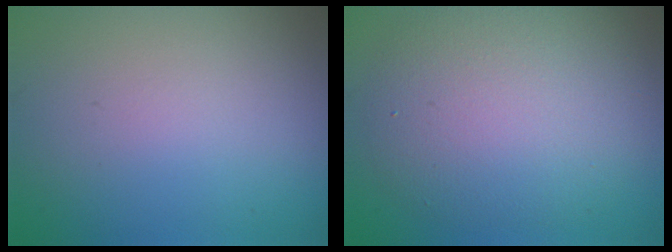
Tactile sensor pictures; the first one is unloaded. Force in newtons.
{"total": 7.5, "press": 7.5, "slide": 0.3}